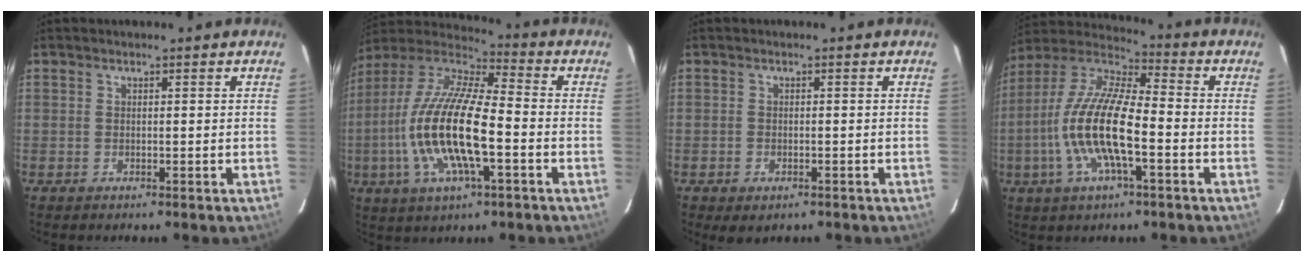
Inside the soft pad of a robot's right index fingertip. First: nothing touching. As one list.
[{"total": 19.5, "force": [-4.2, 5.5, 18.2], "torque": [-0.363, -0.008, -0.089]}, {"total": 2.7, "force": [-1.5, 1.8, 1.4], "torque": [-0.029, -0.008, -0.021]}, {"total": 16.5, "force": [-4.1, 4.7, 15.3], "torque": [-0.307, -0.002, -0.087]}]